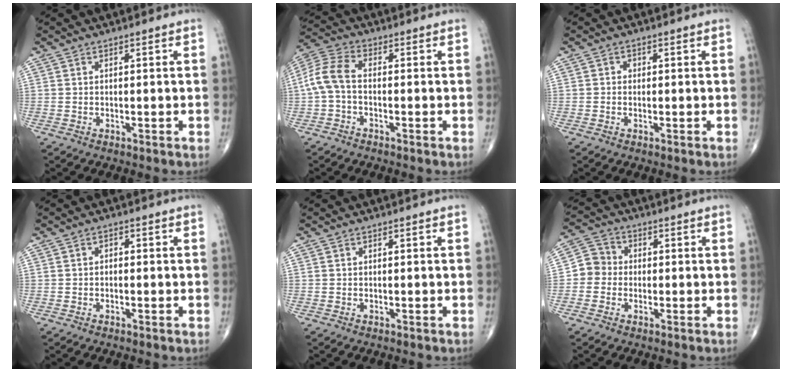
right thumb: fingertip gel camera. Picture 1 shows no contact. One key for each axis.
{"total": 7.0, "fx": -0.9, "fy": 3.9, "fz": 5.8, "tx": -0.128, "ty": 0.022, "tz": -0.029}
{"total": 0.8, "fx": 0.0, "fy": 0.7, "fz": 0.3, "tx": 0.001, "ty": 0.002, "tz": -0.003}
{"total": 0.9, "fx": -0.1, "fy": 0.6, "fz": 0.6, "tx": -0.003, "ty": 0.003, "tz": -0.006}
{"total": 0.0}
{"total": 5.1, "fx": -0.7, "fy": 4.8, "fz": 1.6, "tx": -0.007, "ty": 0.016, "tz": -0.029}